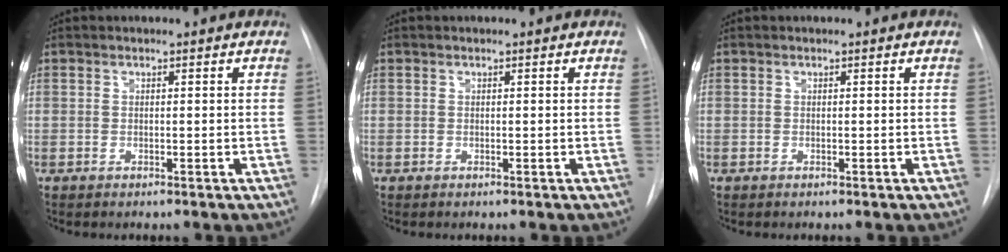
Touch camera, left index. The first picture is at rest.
{"total": 0.0}
{"total": 0.0}